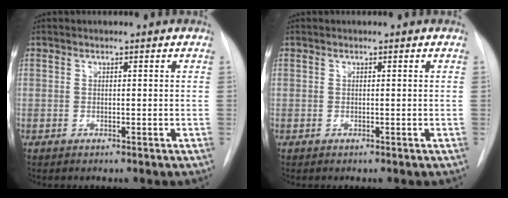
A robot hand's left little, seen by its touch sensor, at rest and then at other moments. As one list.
[{"total": 0.0}]